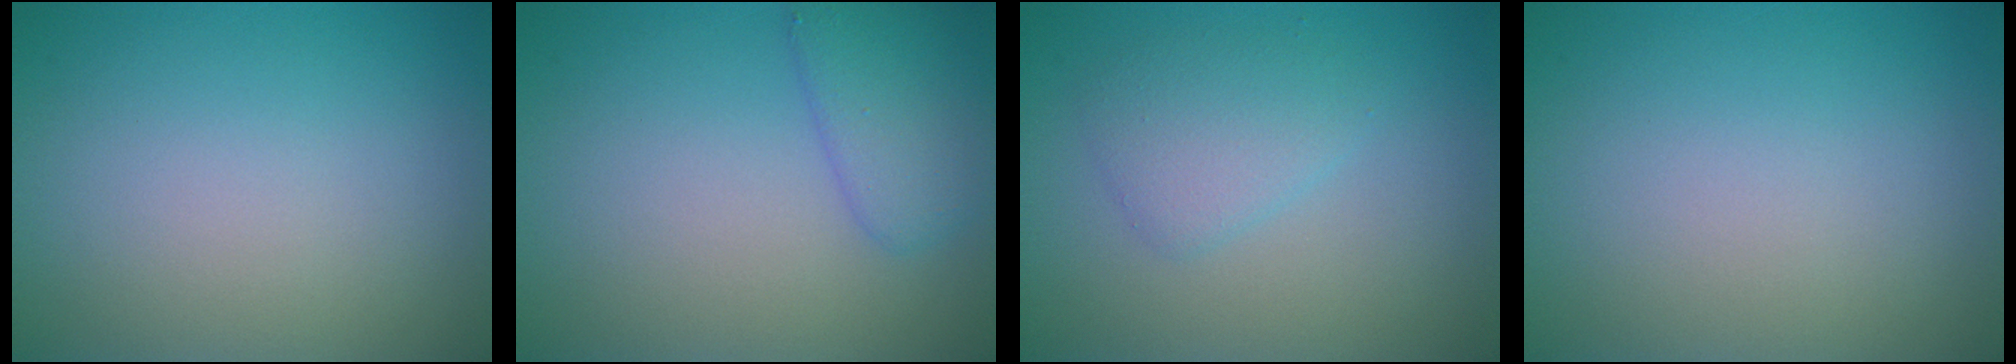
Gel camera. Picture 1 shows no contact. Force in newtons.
{"total": 3.0, "press": 3.0, "slide": 0.3}
{"total": 2.4, "press": 2.4, "slide": 0.1}
{"total": 0.0}